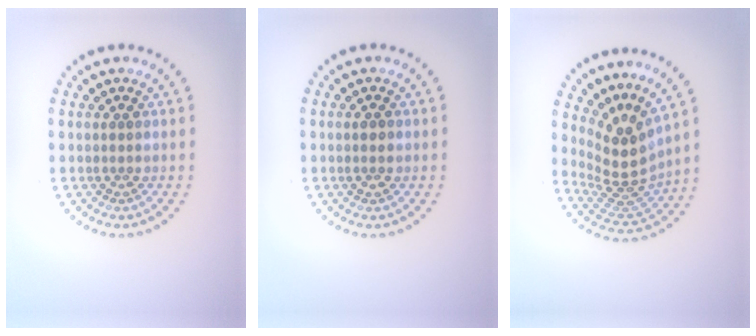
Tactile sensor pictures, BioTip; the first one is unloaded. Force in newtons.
{"total": 1.5, "press": 1.5, "slide": 0.1}
{"total": 4.4, "press": 3.1, "slide": 3.2}